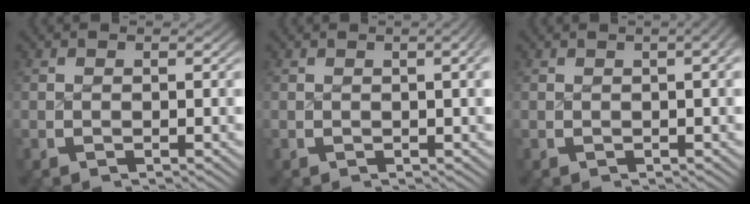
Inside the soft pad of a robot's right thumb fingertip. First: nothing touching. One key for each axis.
{"total": 2.1, "fx": 0.2, "fy": 0.5, "fz": 2.1, "tx": -0.022, "ty": 0.007, "tz": 0.003}
{"total": 3.4, "fx": 0.7, "fy": 1.2, "fz": 3.1, "tx": -0.029, "ty": 0.020, "tz": 0.005}